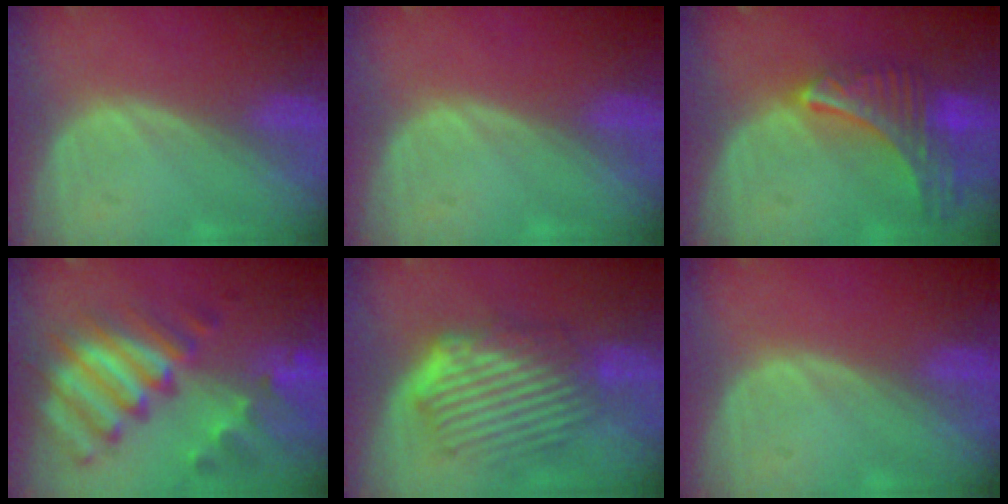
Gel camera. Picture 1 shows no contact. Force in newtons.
{"total": 0.0}
{"total": 9.0, "press": 7.9, "slide": 4.3}
{"total": 11.6, "press": 10.0, "slide": 5.9}
{"total": 9.6, "press": 8.5, "slide": 4.5}
{"total": 0.0}